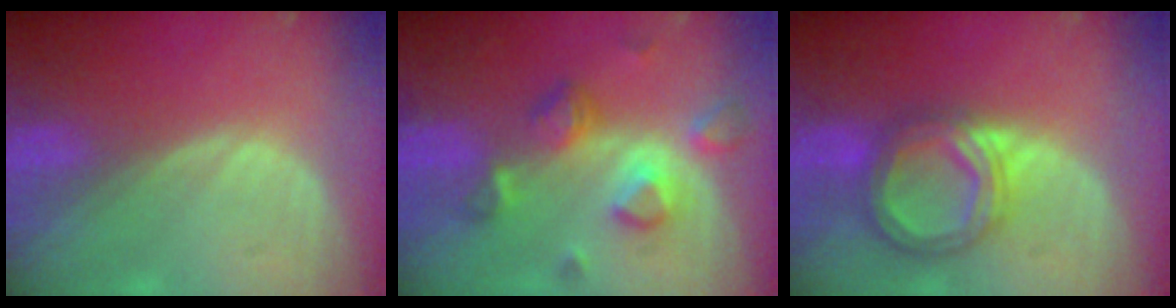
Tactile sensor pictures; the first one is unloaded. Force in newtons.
{"total": 7.8, "press": 7.0, "slide": 3.5}
{"total": 7.2, "press": 7.2, "slide": 0.6}